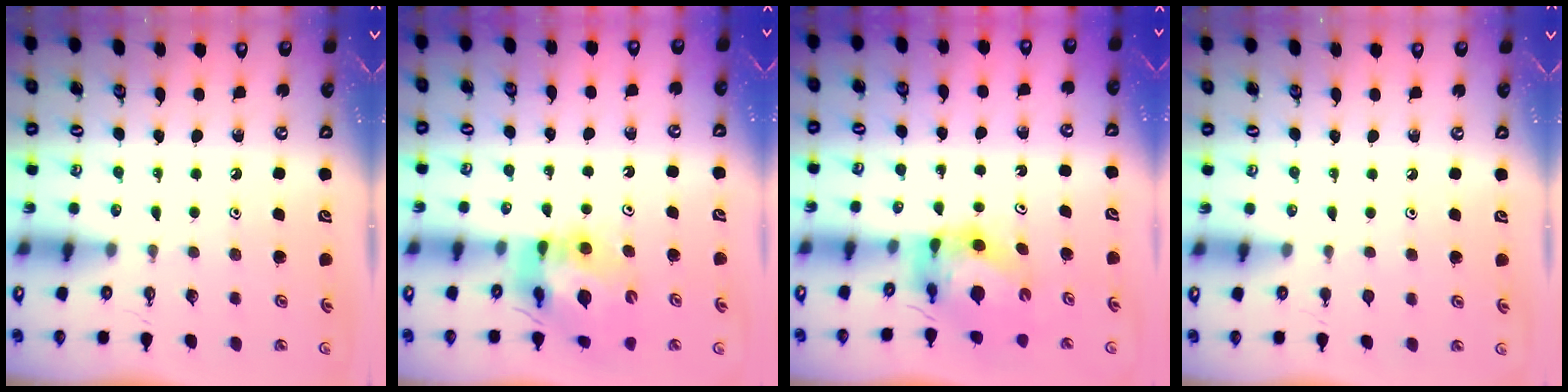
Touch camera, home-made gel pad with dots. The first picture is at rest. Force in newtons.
{"total": 13.2, "press": 13.1, "slide": 1.4}
{"total": 6.4, "press": 6.4, "slide": 0.6}
{"total": 0.6, "press": 0.6, "slide": 0.2}